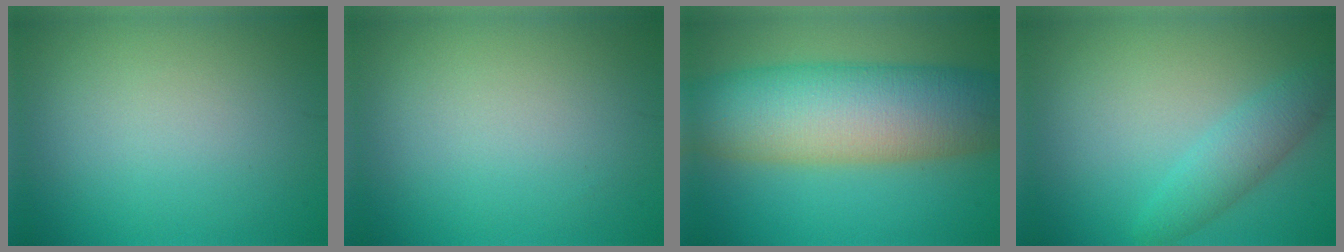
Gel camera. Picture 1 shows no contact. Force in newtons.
{"total": 0.0}
{"total": 12.1, "press": 12.1, "slide": 0.6}
{"total": 3.0, "press": 3.0, "slide": 0.1}